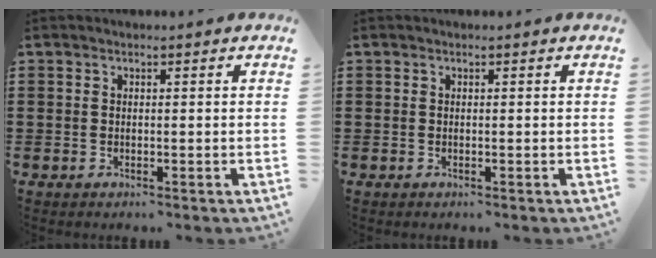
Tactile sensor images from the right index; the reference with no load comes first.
{"total": 0.0}